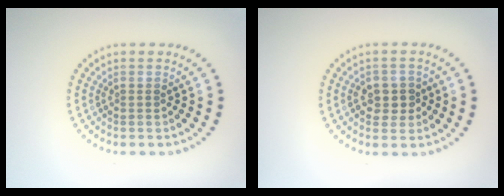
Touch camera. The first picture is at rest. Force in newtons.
{"total": 2.2, "press": 2.2, "slide": 0.2}